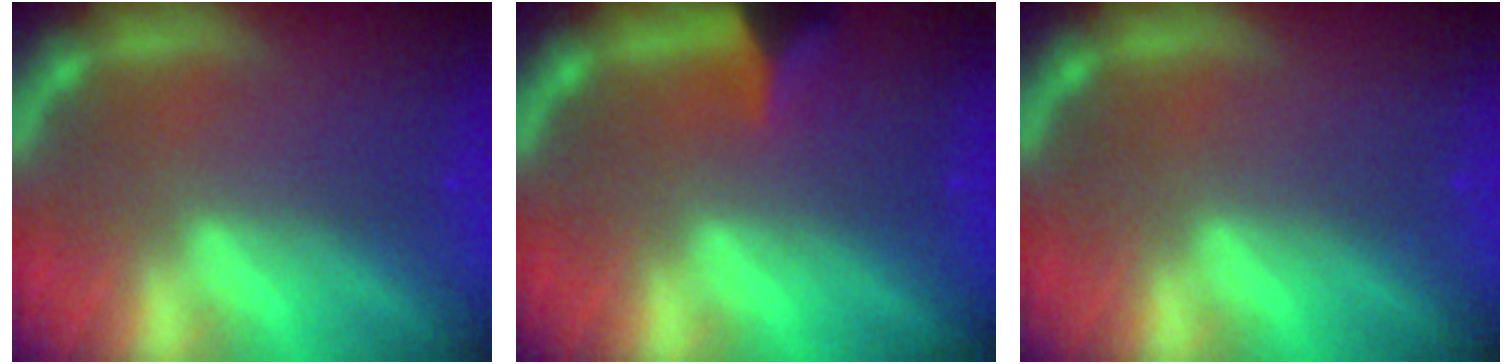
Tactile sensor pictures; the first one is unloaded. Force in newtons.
{"total": 2.9}
{"total": 0.0}